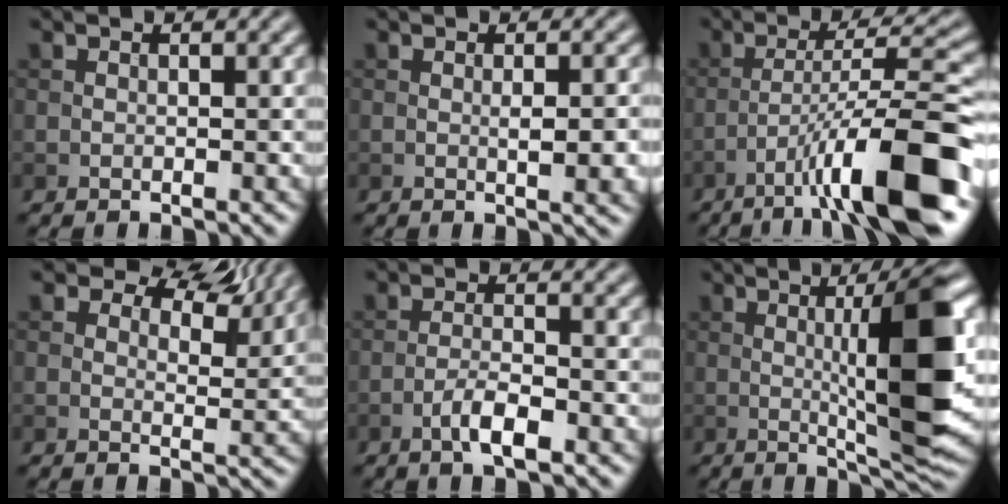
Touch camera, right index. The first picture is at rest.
{"total": 3.2, "force": [-0.1, 0.8, 3.1], "torque": [-0.046, -0.003, 0.001]}
{"total": 11.4, "force": [-6.0, 1.4, 9.6], "torque": [-0.143, 0.023, -0.091]}
{"total": 7.2, "force": [5.2, 3.2, 3.7], "torque": [-0.055, 0.001, 0.065]}
{"total": 2.9, "force": [-1.6, 0.7, 2.4], "torque": [-0.046, 0.005, -0.033]}
{"total": 9.8, "force": [0.7, 1.6, 9.7], "torque": [-0.134, -0.003, 0.017]}